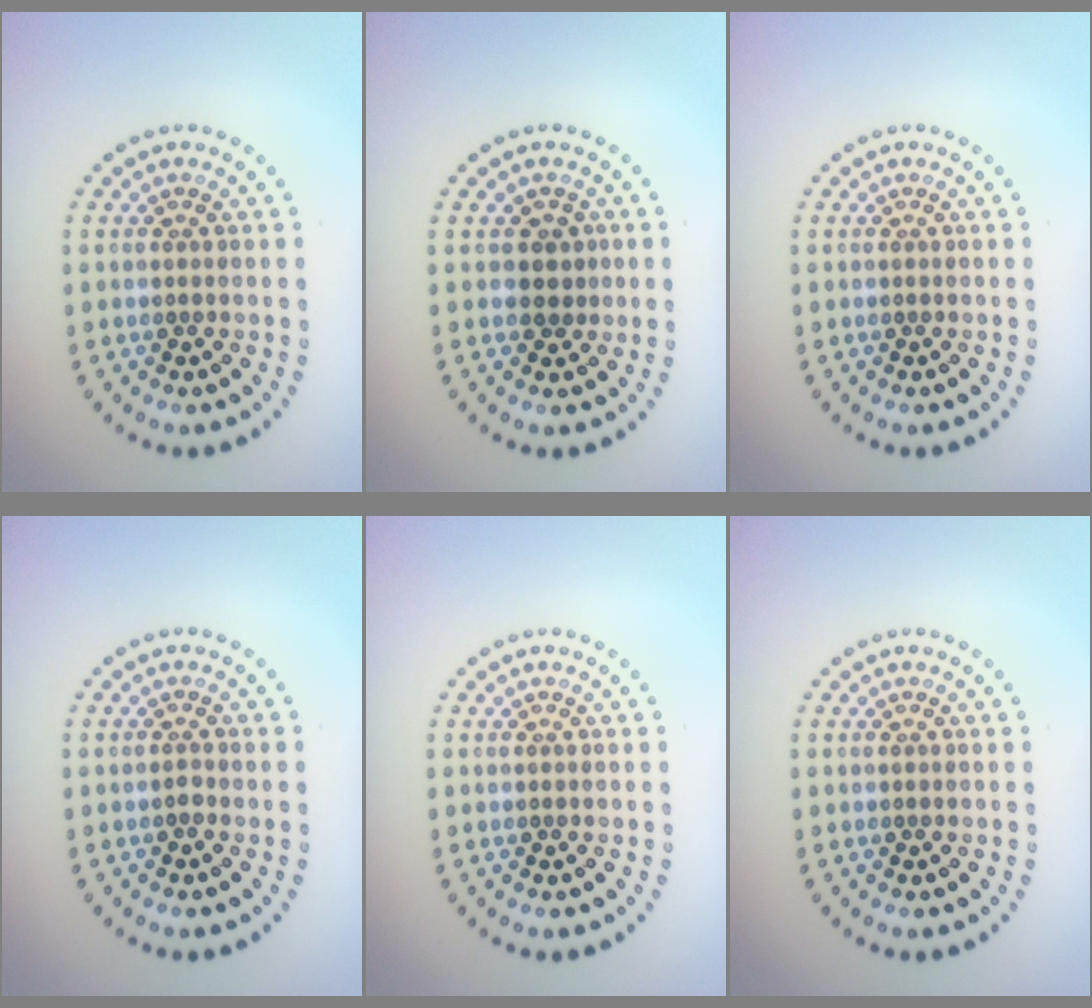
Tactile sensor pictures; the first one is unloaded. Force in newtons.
{"total": 1.6, "press": 1.3, "slide": 1.0}
{"total": 0.0}
{"total": 0.7, "press": 0.4, "slide": 0.5}
{"total": 0.0}
{"total": 0.0}